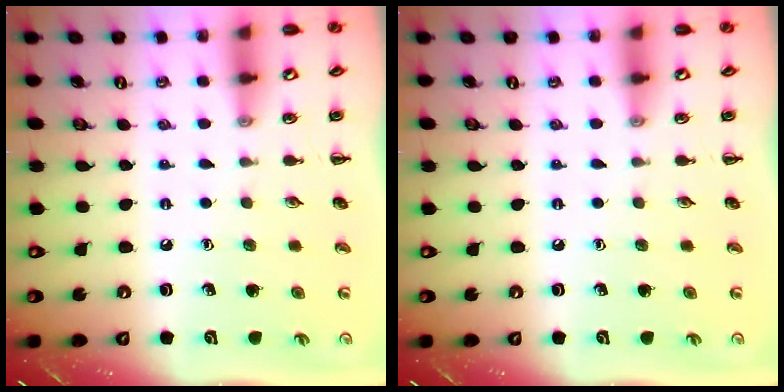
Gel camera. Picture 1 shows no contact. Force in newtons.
{"total": 0.0}